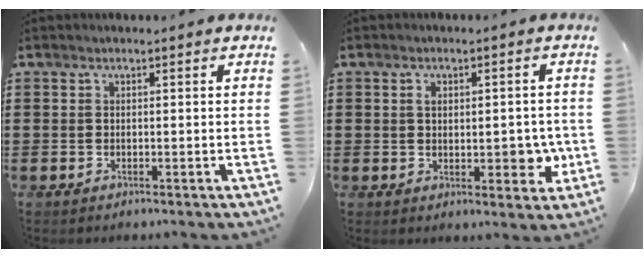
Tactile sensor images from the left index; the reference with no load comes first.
{"total": 5.3, "force": [0.0, 2.6, 4.6], "torque": [-0.062, -0.002, -0.006]}